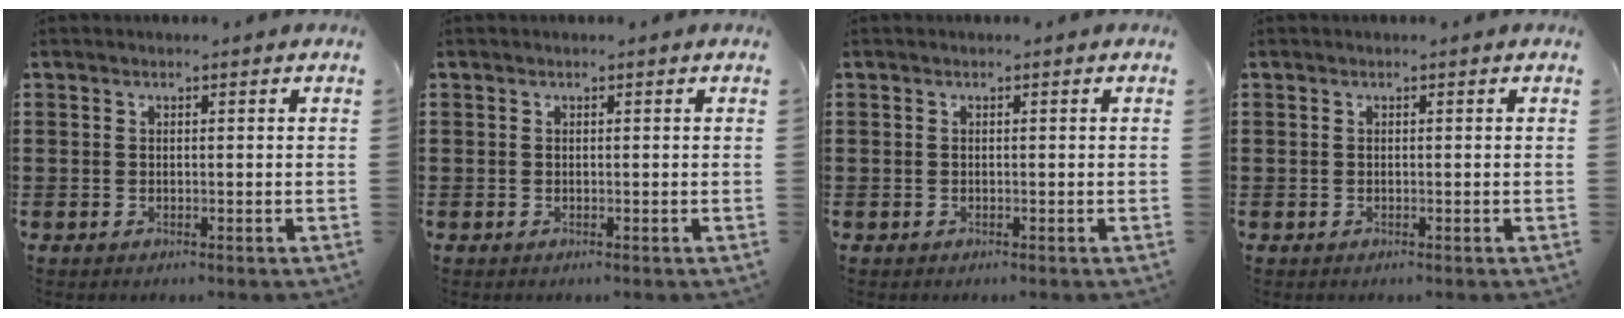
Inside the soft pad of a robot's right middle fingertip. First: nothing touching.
{"total": 0.0}
{"total": 0.0}
{"total": 0.0}